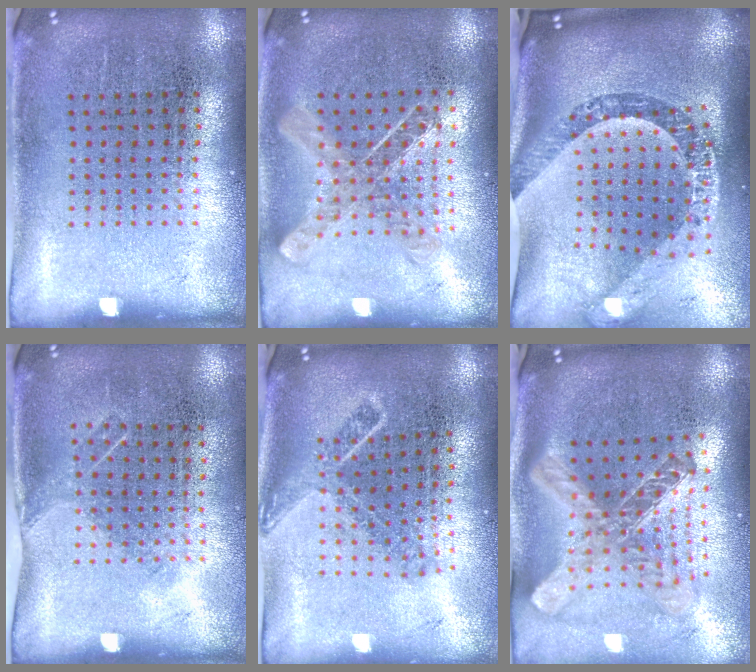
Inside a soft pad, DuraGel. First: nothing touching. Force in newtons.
{"total": 0.9, "press": 0.9, "slide": 0.0}
{"total": 3.6, "press": 2.6, "slide": 2.6}
{"total": 1.1, "press": 0.8, "slide": 0.7}
{"total": 1.8, "press": 1.4, "slide": 1.2}
{"total": 2.7, "press": 2.0, "slide": 1.9}